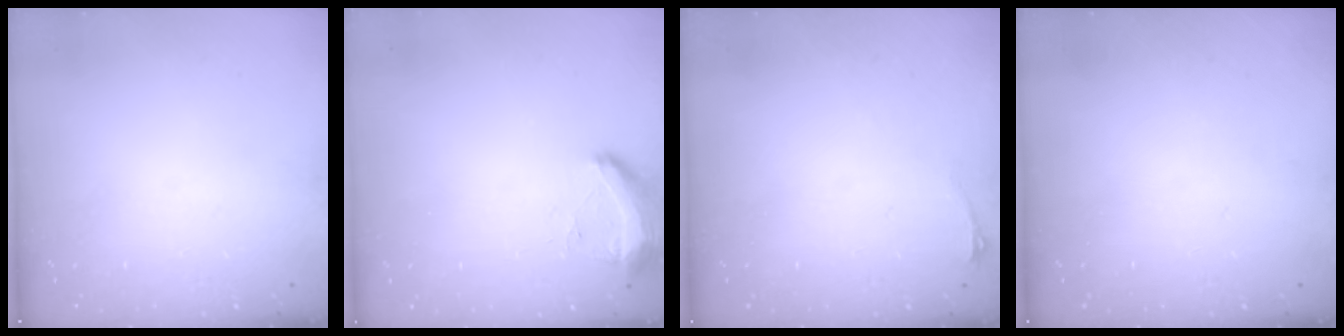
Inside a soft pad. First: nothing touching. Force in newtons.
{"total": 14.6, "press": 10.5, "slide": 10.2}
{"total": 2.9, "press": 2.6, "slide": 1.5}
{"total": 2.3, "press": 2.2, "slide": 0.8}